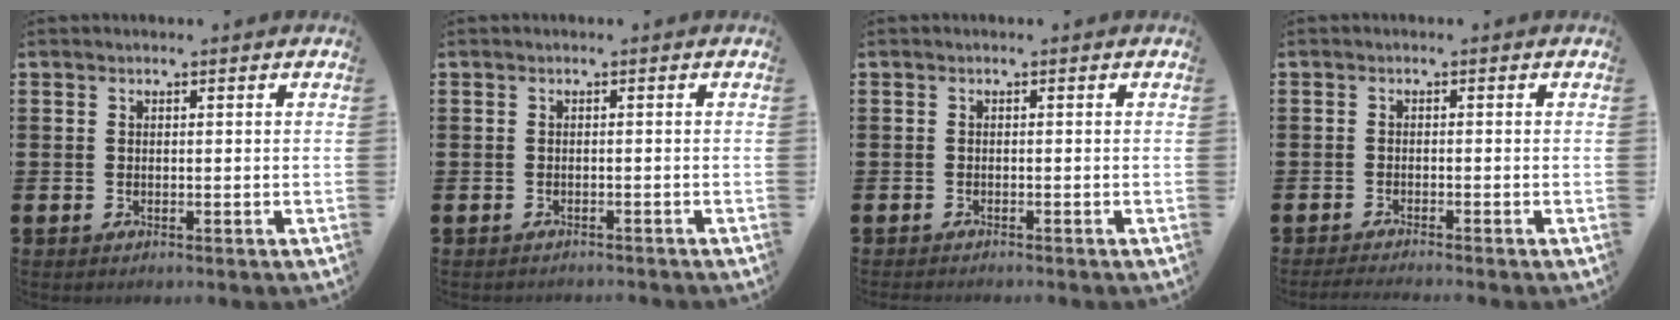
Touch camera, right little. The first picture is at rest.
{"total": 0.5, "force": [-0.5, 0.0, -0.1], "torque": [0.000, -0.002, -0.011]}
{"total": 0.5, "force": [-0.5, -0.1, 0.0], "torque": [-0.001, -0.002, -0.011]}
{"total": 1.1, "force": [-1.0, -0.2, 0.4], "torque": [-0.005, -0.001, -0.020]}